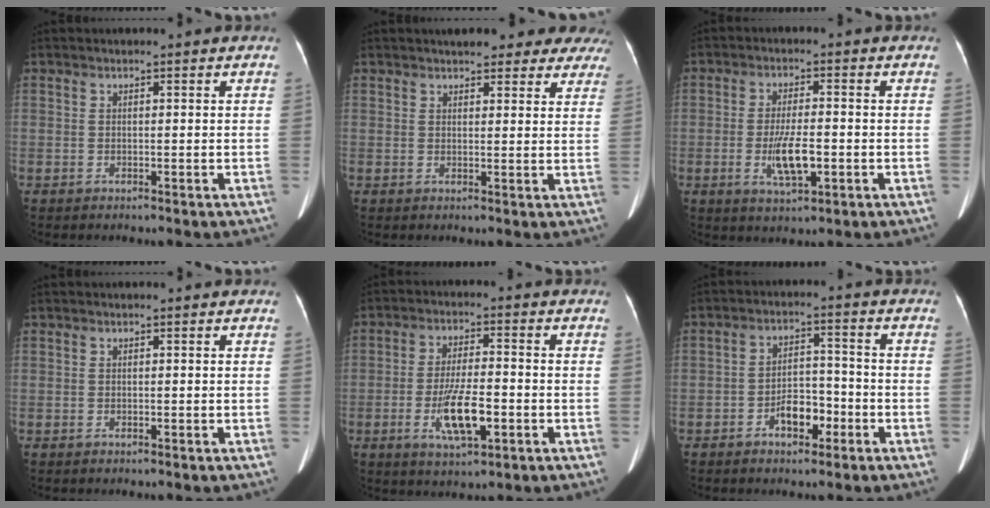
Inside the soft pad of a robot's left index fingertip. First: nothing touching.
{"total": 13.9, "force": [12.3, 4.4, 4.9], "torque": [-0.023, 0.005, 0.126]}
{"total": 6.3, "force": [-1.9, 1.6, 5.8], "torque": [-0.114, -0.008, -0.029]}
{"total": 0.0}
{"total": 8.4, "force": [-2.9, 2.1, 7.6], "torque": [-0.147, -0.007, -0.048]}
{"total": 5.5, "force": [-3.0, 2.8, 3.6], "torque": [-0.065, 0.013, -0.050]}